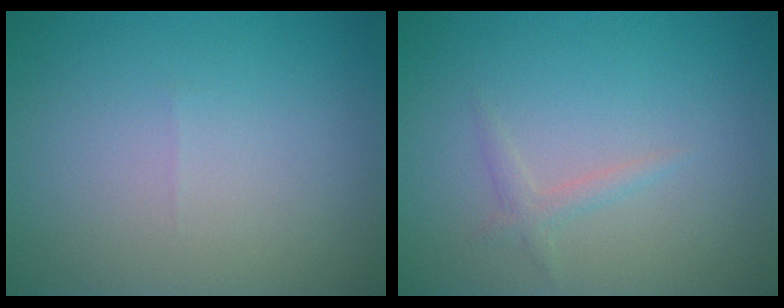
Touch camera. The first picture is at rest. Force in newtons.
{"total": 1.1, "press": 1.1, "slide": 0.0}